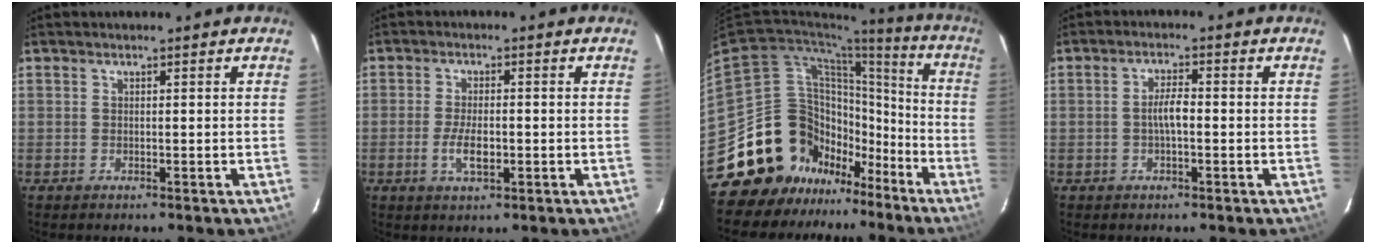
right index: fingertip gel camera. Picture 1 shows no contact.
{"total": 4.6, "force": [-1.3, 1.6, 4.1], "torque": [-0.083, -0.007, -0.023]}
{"total": 19.7, "force": [-12.0, 15.1, 4.0], "torque": [-0.093, 0.085, -0.181]}
{"total": 3.2, "force": [-0.6, 0.9, 3.1], "torque": [-0.059, 0.005, -0.010]}